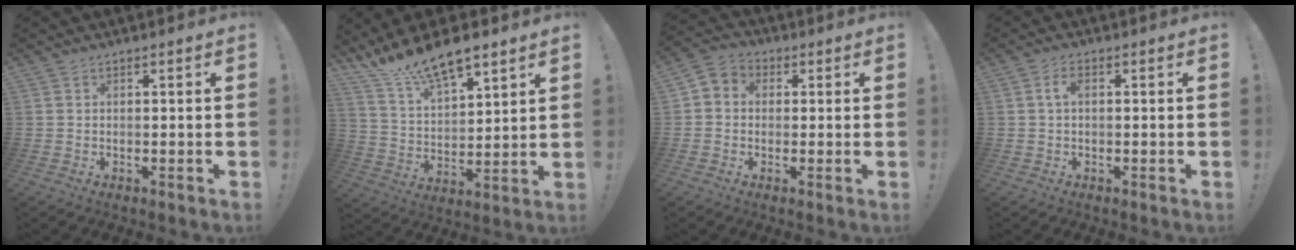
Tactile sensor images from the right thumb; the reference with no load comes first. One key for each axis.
{"total": 13.1, "fx": 11.4, "fy": 3.7, "fz": 5.3, "tx": -0.110, "ty": -0.087, "tz": 0.206}
{"total": 4.8, "fx": -1.0, "fy": 4.3, "fz": 1.8, "tx": -0.032, "ty": 0.014, "tz": -0.015}
{"total": 2.8, "fx": 0.3, "fy": 1.3, "fz": 2.5, "tx": -0.052, "ty": 0.011, "tz": 0.006}